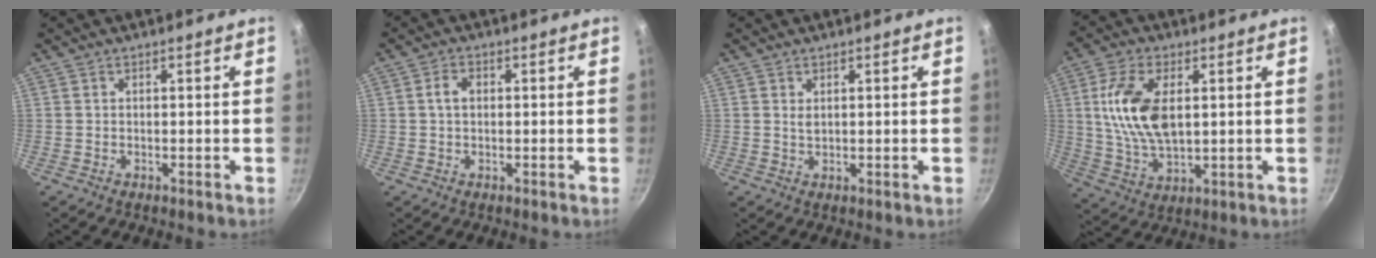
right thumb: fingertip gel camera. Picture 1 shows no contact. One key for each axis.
{"total": 1.3, "fx": 0.3, "fy": 0.9, "fz": 0.9, "tx": -0.015, "ty": 0.005, "tz": 0.003}
{"total": 1.3, "fx": 0.6, "fy": 0.6, "fz": 1.0, "tx": -0.017, "ty": -0.004, "tz": 0.011}
{"total": 13.7, "fx": 2.6, "fy": 7.4, "fz": 11.2, "tx": -0.209, "ty": -0.008, "tz": 0.052}